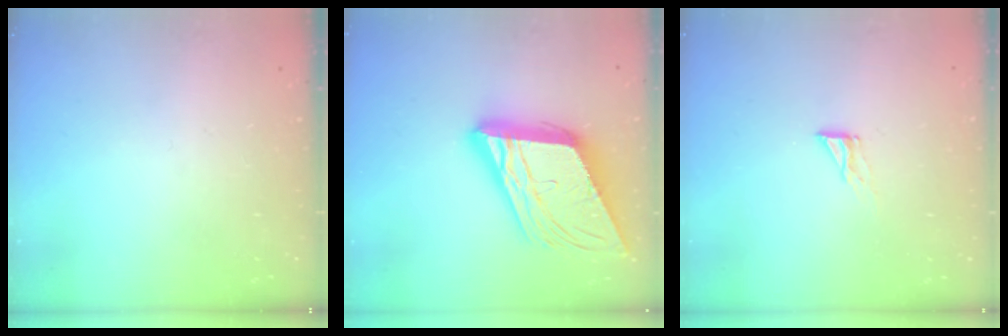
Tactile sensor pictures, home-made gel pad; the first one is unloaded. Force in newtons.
{"total": 22.5, "press": 22.0, "slide": 4.5}
{"total": 3.8, "press": 3.8, "slide": 0.4}